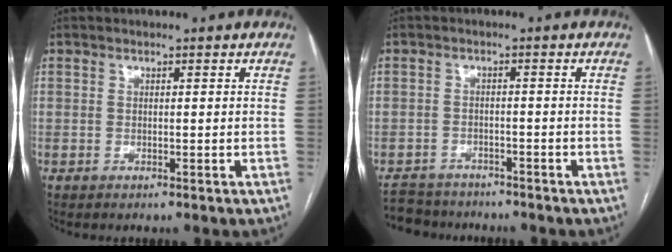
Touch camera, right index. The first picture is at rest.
{"total": 6.0, "force": [-5.3, 2.7, 0.1], "torque": [0.001, -0.001, -0.087]}